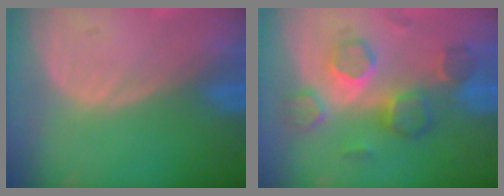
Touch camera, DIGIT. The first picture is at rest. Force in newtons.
{"total": 7.8, "press": 7.4, "slide": 2.4}